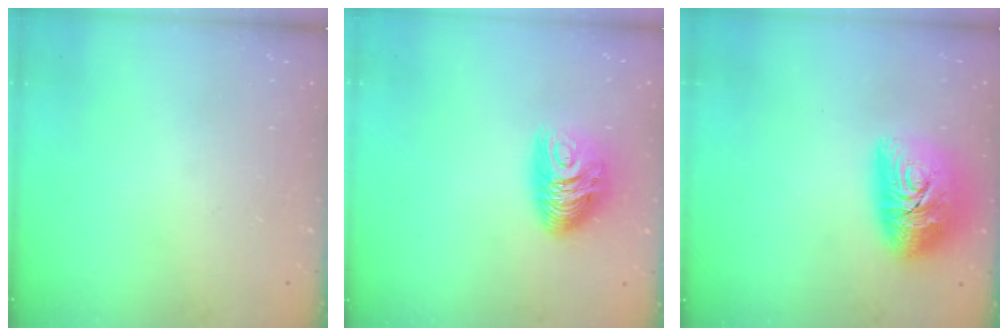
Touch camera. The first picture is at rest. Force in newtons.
{"total": 9.8, "press": 9.8, "slide": 0.4}
{"total": 14.6, "press": 14.6, "slide": 1.2}